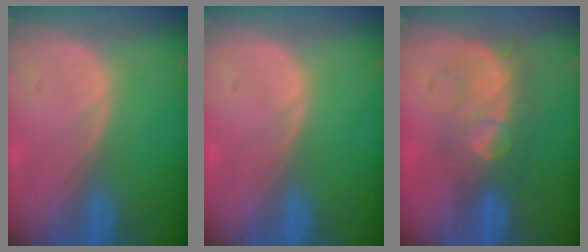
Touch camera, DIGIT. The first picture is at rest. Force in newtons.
{"total": 0.0}
{"total": 7.8, "press": 7.2, "slide": 3.1}